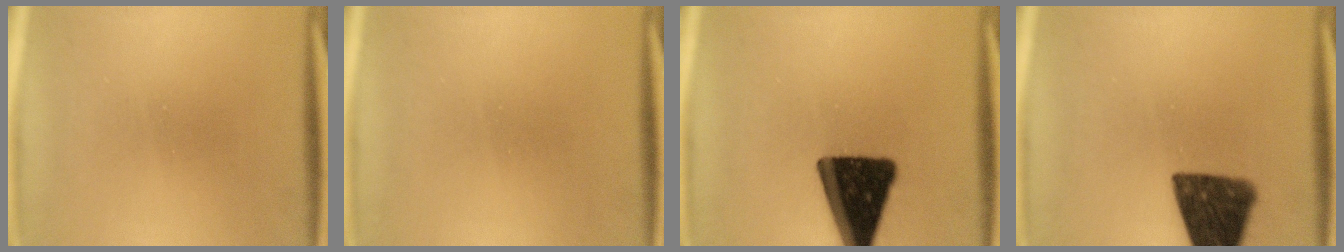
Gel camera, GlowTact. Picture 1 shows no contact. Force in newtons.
{"total": 1.6}
{"total": 17.7}
{"total": 15.2}